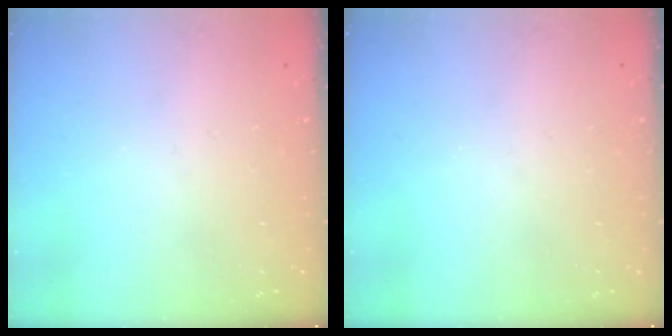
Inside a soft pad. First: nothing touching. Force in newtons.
{"total": 0.0}